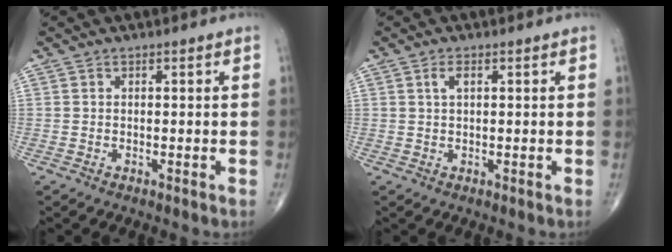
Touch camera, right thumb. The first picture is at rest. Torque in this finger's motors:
{"motor_torque": [0.03, 0.80, 0.28, -0.04, 0.05]}